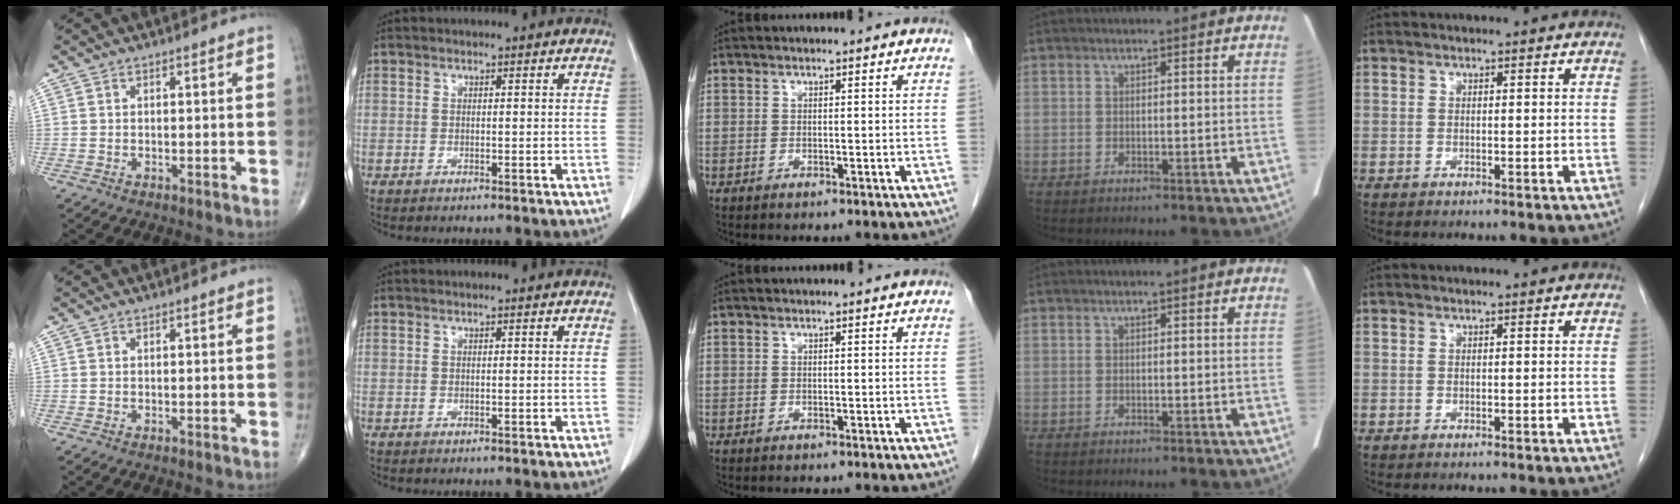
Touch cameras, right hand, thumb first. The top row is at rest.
{}